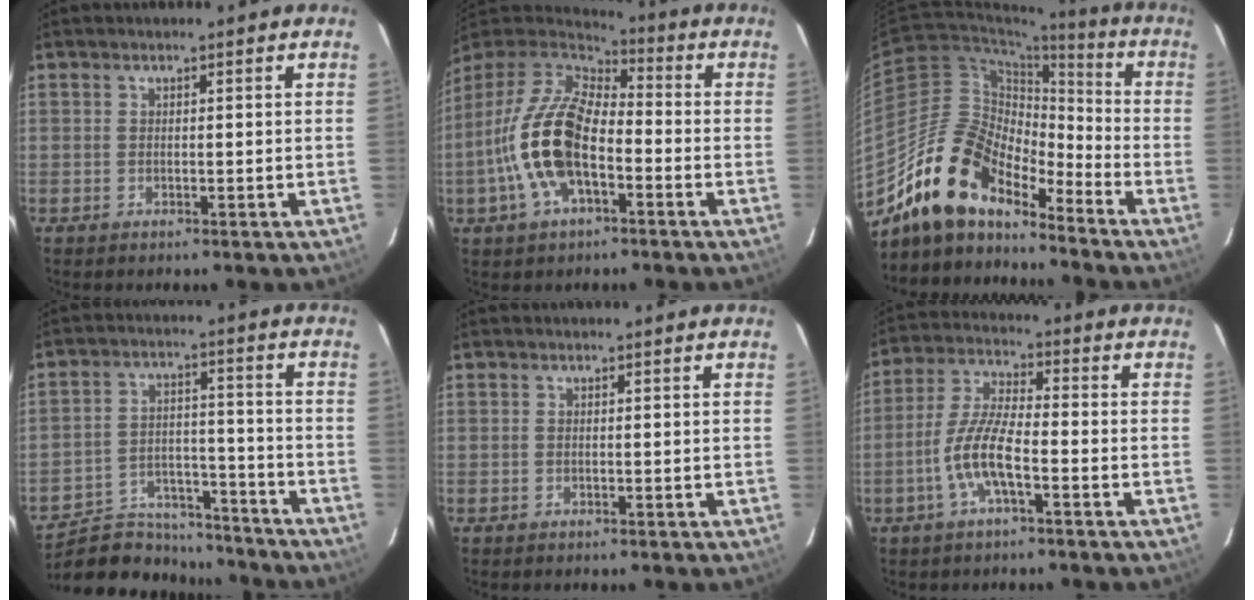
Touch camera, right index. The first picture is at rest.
{"total": 17.6, "force": [-4.8, 8.6, 14.6], "torque": [-0.304, -0.001, -0.096]}
{"total": 15.8, "force": [-13.2, 5.9, 6.4], "torque": [-0.122, 0.010, -0.251]}
{"total": 14.6, "force": [-13.0, 5.7, 3.3], "torque": [-0.087, 0.019, -0.183]}
{"total": 0.0}
{"total": 8.9, "force": [-3.6, 2.0, 7.9], "torque": [-0.170, 0.004, -0.071]}